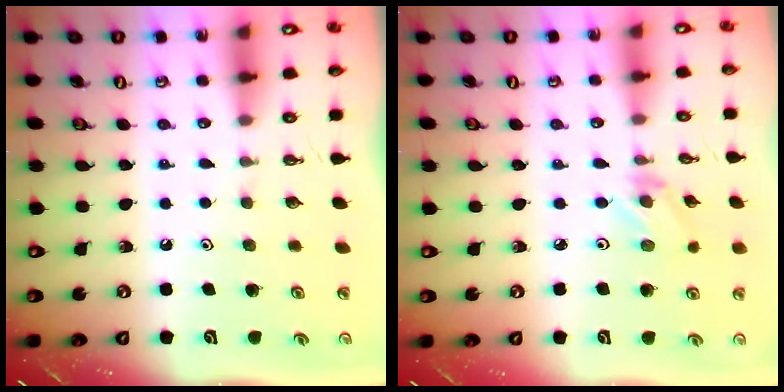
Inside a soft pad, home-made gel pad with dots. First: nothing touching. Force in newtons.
{"total": 2.0, "press": 1.9, "slide": 0.3}